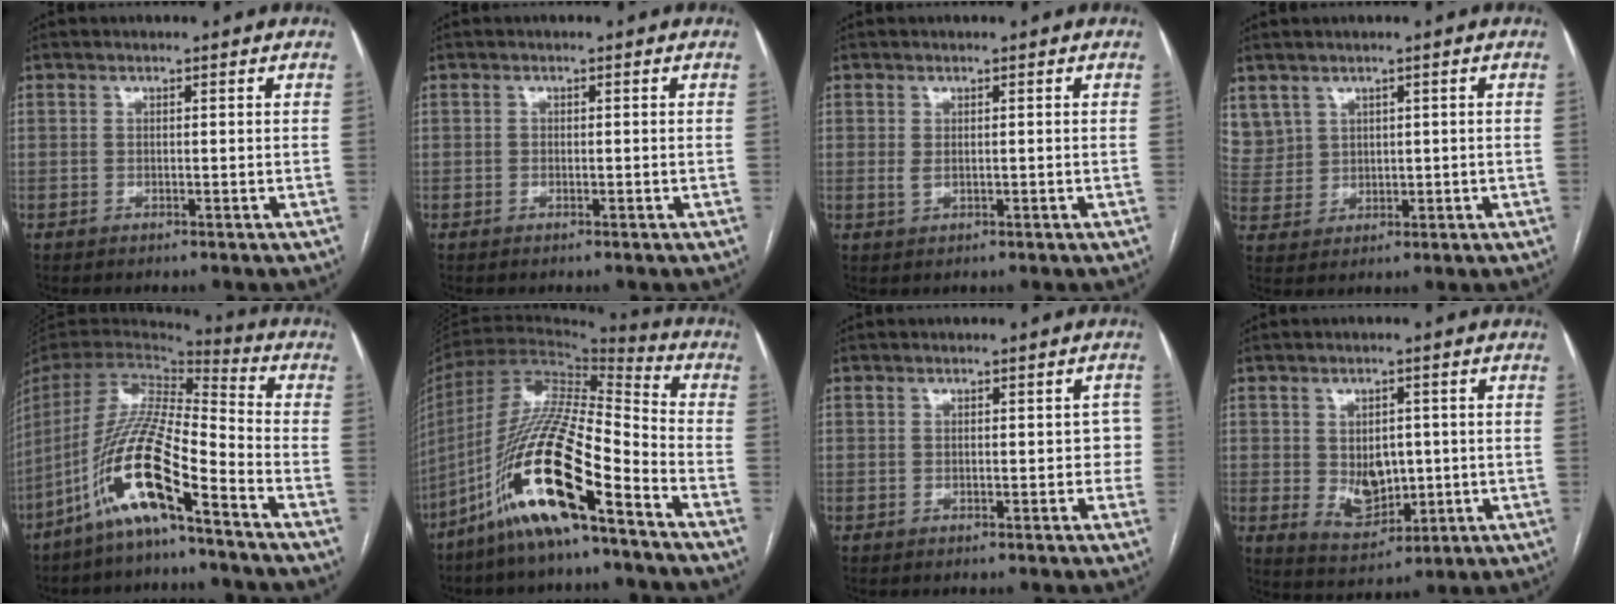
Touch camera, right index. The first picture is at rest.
{"total": 0.0}
{"total": 1.0, "force": [0.2, 0.5, 0.8], "torque": [-0.014, -0.001, 0.008]}
{"total": 7.3, "force": [3.9, 6.0, 1.1], "torque": [-0.043, 0.022, 0.098]}
{"total": 15.5, "force": [-9.4, 1.4, 12.3], "torque": [-0.255, -0.015, -0.182]}
{"total": 19.4, "force": [-11.3, 2.6, 15.6], "torque": [-0.331, -0.022, -0.213]}
{"total": 2.2, "force": [-0.1, 1.5, 1.7], "torque": [-0.002, 0.021, -0.002]}
{"total": 7.1, "force": [-0.1, 4.9, 5.2], "torque": [-0.089, 0.000, 0.016]}